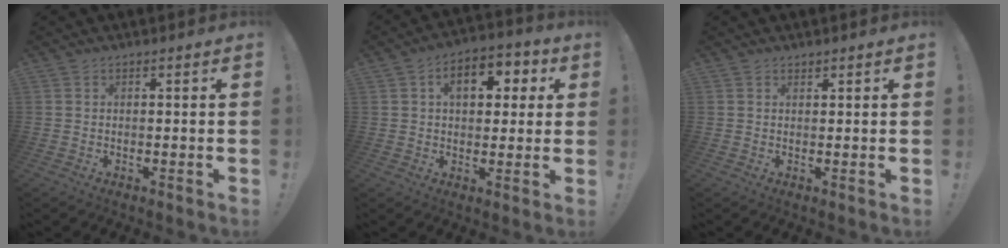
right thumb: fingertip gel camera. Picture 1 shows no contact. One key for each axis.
{"total": 10.1, "fx": 2.6, "fy": 6.6, "fz": 7.2, "tx": -0.098, "ty": 0.008, "tz": 0.040}
{"total": 0.8, "fx": 0.8, "fy": 0.3, "fz": 0.0, "tx": 0.001, "ty": -0.002, "tz": 0.016}